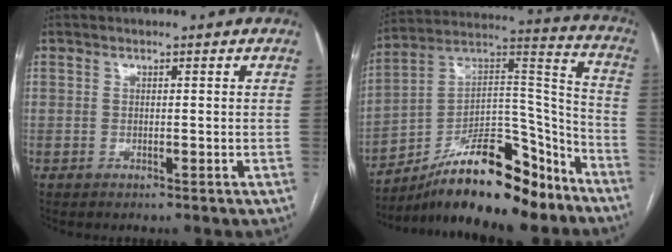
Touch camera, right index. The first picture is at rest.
{"total": 20.5, "force": [-15.5, 5.8, 12.2], "torque": [-0.199, 0.041, -0.257]}